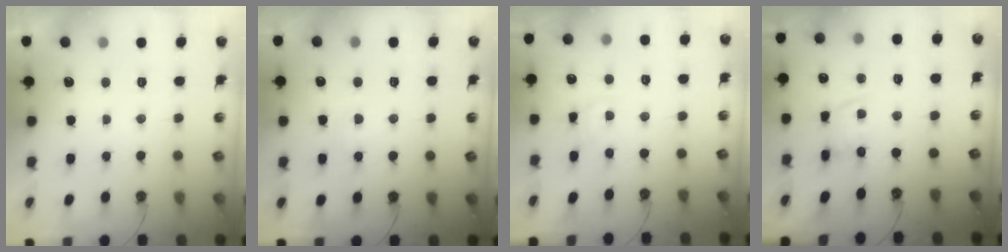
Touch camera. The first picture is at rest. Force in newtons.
{"total": 2.8, "press": 2.7, "slide": 0.5}
{"total": 3.2, "press": 3.1, "slide": 0.5}
{"total": 2.8, "press": 2.8, "slide": 0.2}